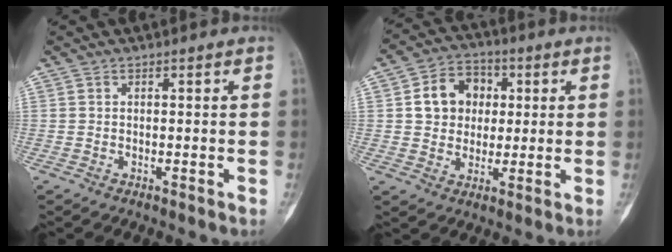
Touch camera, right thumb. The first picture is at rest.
{"total": 10.0, "force": [1.8, 8.3, 5.2], "torque": [-0.045, 0.006, 0.023]}